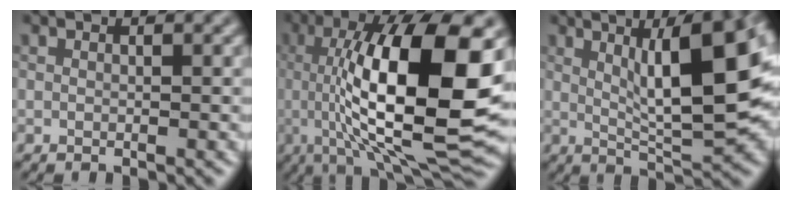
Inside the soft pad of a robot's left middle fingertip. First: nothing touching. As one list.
[{"total": 15.5, "force": [0.7, 4.5, 14.8], "torque": [-0.227, 0.003, 0.009]}, {"total": 10.3, "force": [2.5, 2.2, 9.7], "torque": [-0.135, 0.007, 0.043]}]